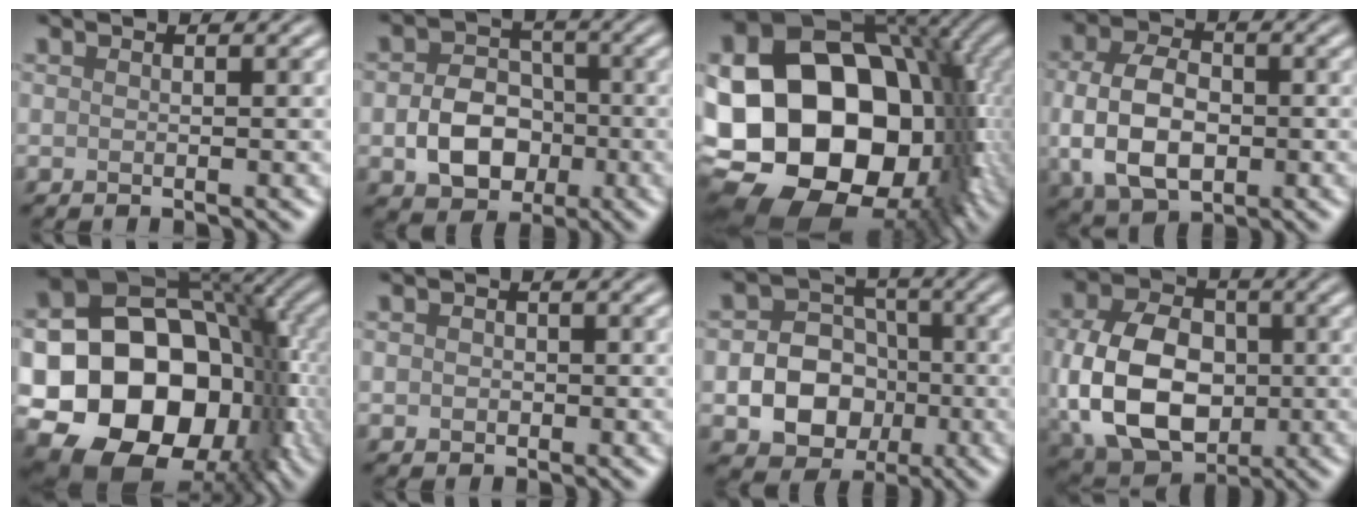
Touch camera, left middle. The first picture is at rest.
{"total": 5.7, "force": [-1.5, 4.4, 3.3], "torque": [-0.054, -0.003, -0.023]}
{"total": 23.1, "force": [-2.1, 17.2, 15.2], "torque": [-0.275, -0.030, -0.032]}
{"total": 7.2, "force": [-0.9, 4.8, 5.4], "torque": [-0.114, -0.005, -0.019]}
{"total": 20.1, "force": [-4.8, 15.4, 12.1], "torque": [-0.171, -0.025, -0.089]}
{"total": 1.2, "force": [0.0, 1.1, 0.4], "torque": [0.001, -0.005, -0.003]}
{"total": 7.8, "force": [-1.8, 6.6, 3.9], "torque": [-0.038, -0.008, -0.044]}
{"total": 11.5, "force": [-0.9, 8.2, 7.9], "torque": [-0.169, -0.009, -0.019]}